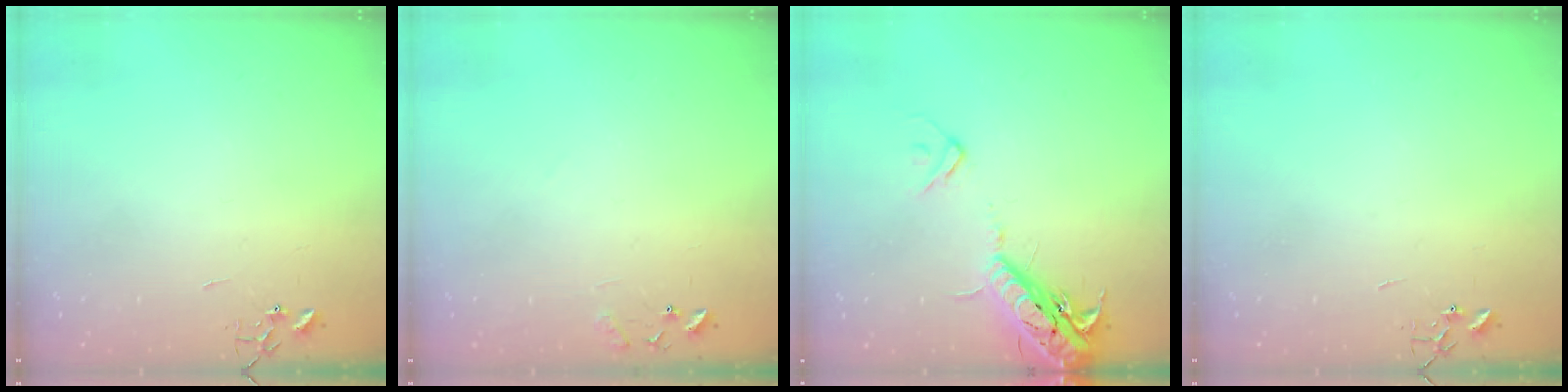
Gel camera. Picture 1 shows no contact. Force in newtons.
{"total": 8.3, "press": 8.3, "slide": 0.6}
{"total": 17.1, "press": 16.7, "slide": 3.7}
{"total": 0.0}